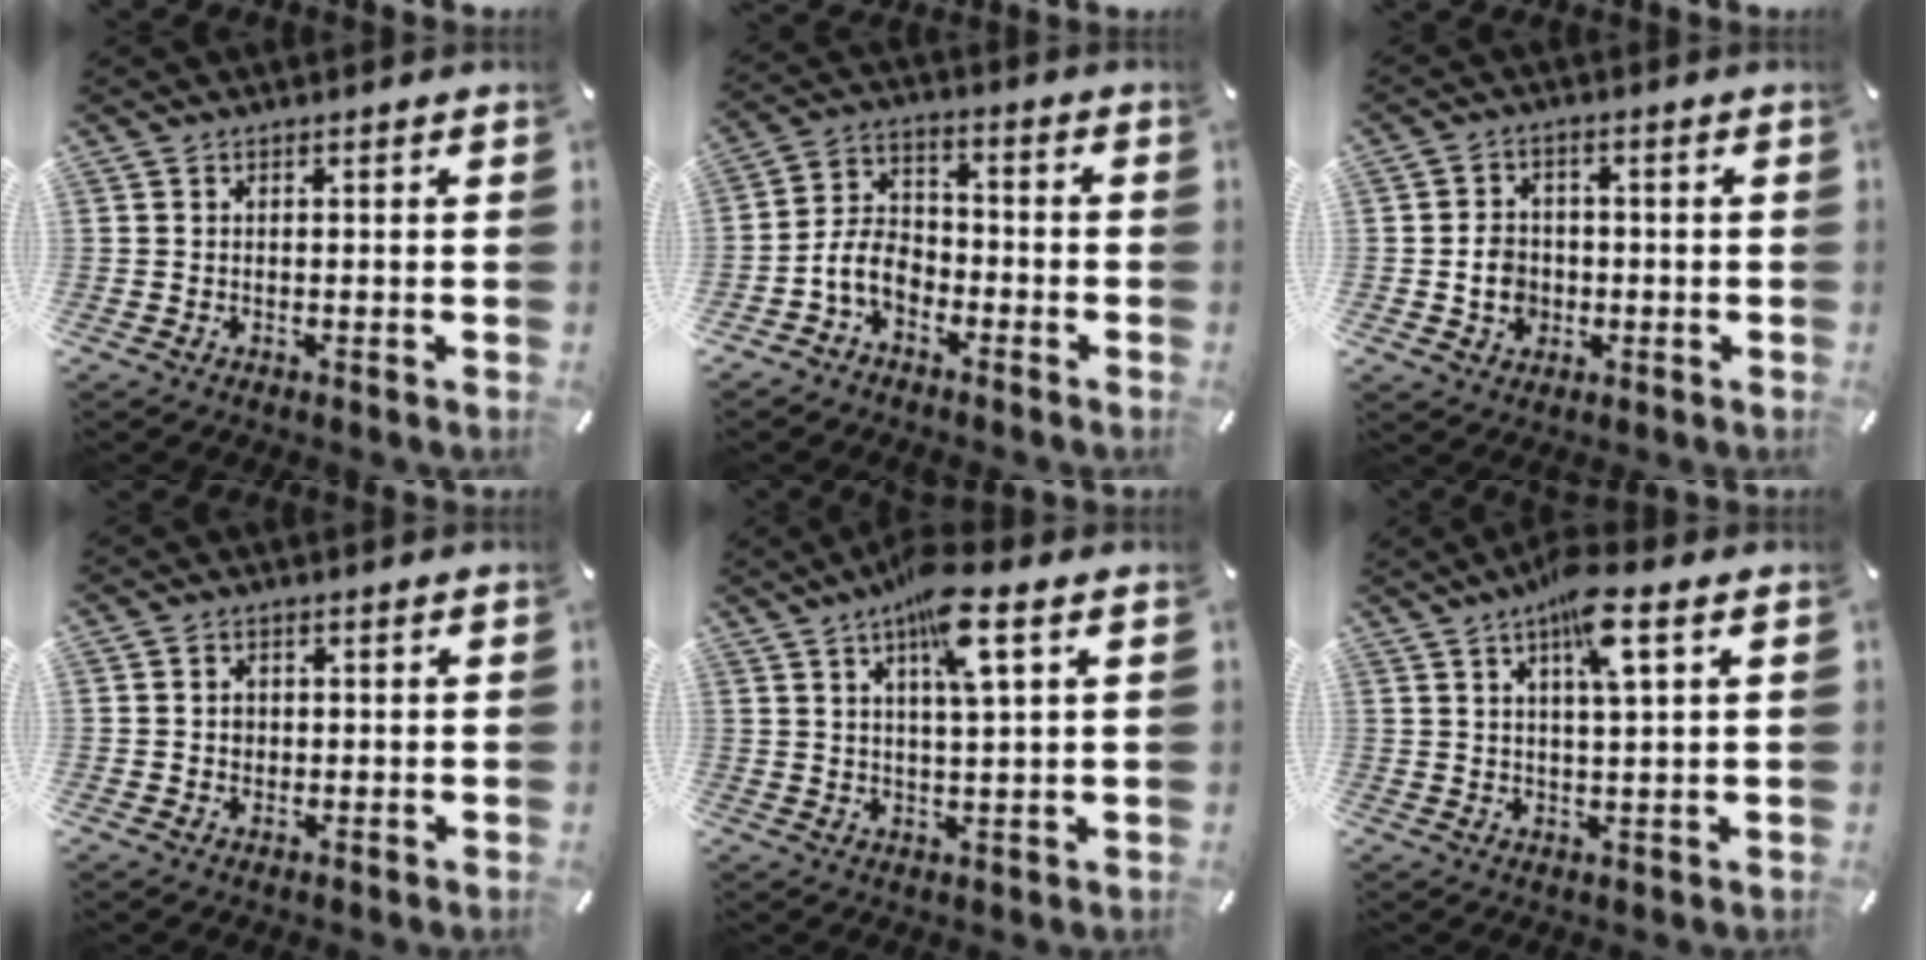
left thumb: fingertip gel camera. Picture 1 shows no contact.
{"total": 7.9, "force": [-4.2, 5.6, 3.7], "torque": [-0.087, 0.021, -0.082]}
{"total": 6.2, "force": [-1.1, 5.5, 2.5], "torque": [-0.040, 0.005, -0.020]}
{"total": 1.8, "force": [0.0, 1.7, 0.6], "torque": [-0.006, 0.004, -0.005]}
{"total": 9.7, "force": [5.0, 1.6, 8.2], "torque": [-0.144, -0.011, 0.080]}
{"total": 8.7, "force": [4.3, 1.4, 7.4], "torque": [-0.136, -0.002, 0.069]}